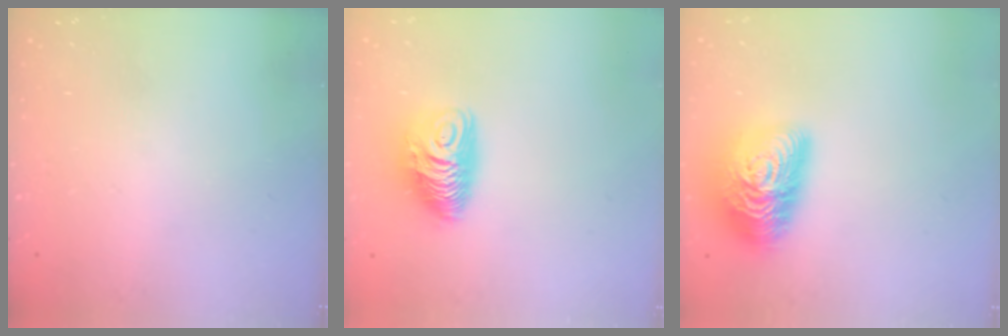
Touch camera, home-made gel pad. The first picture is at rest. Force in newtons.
{"total": 11.0, "press": 11.0, "slide": 0.8}
{"total": 19.9, "press": 19.9, "slide": 0.7}